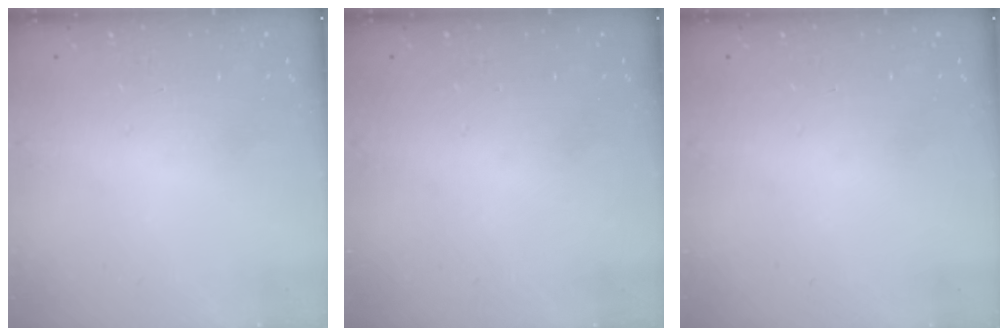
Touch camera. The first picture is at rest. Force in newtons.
{"total": 0.0}
{"total": 0.0}